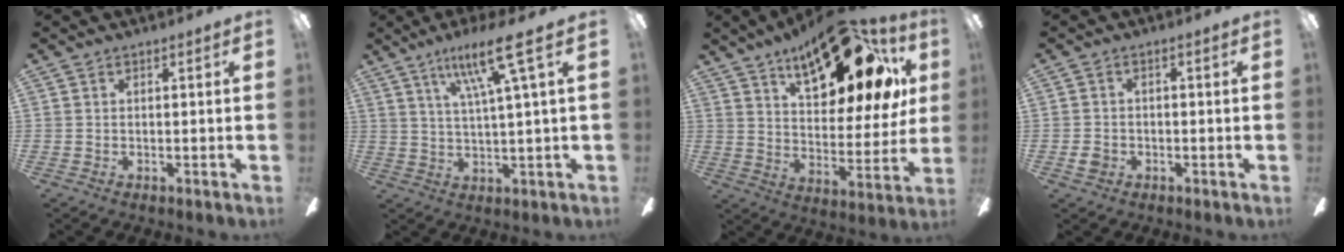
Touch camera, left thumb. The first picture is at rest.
{"total": 12.5, "force": [6.4, 1.5, 10.6], "torque": [-0.189, -0.014, 0.100]}
{"total": 24.2, "force": [14.9, 10.3, 16.1], "torque": [-0.225, -0.082, 0.243]}
{"total": 2.4, "force": [-1.1, 1.9, 1.2], "torque": [-0.019, 0.007, -0.020]}